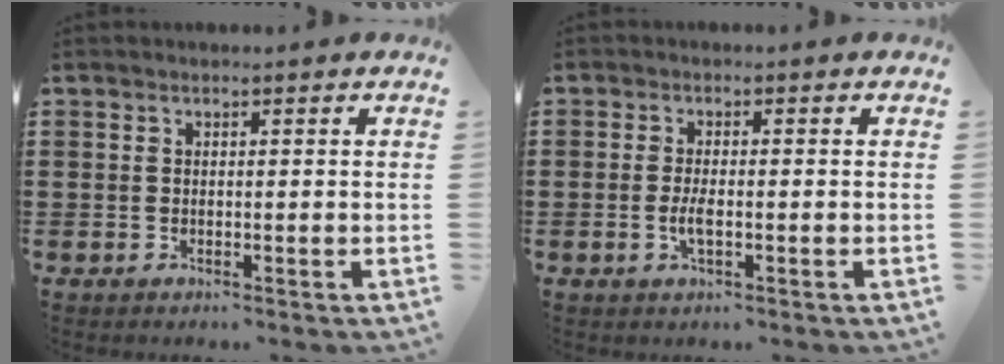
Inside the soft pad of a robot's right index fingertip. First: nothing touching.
{"total": 2.6, "force": [-0.7, 0.6, 2.4], "torque": [-0.049, -0.004, -0.014]}